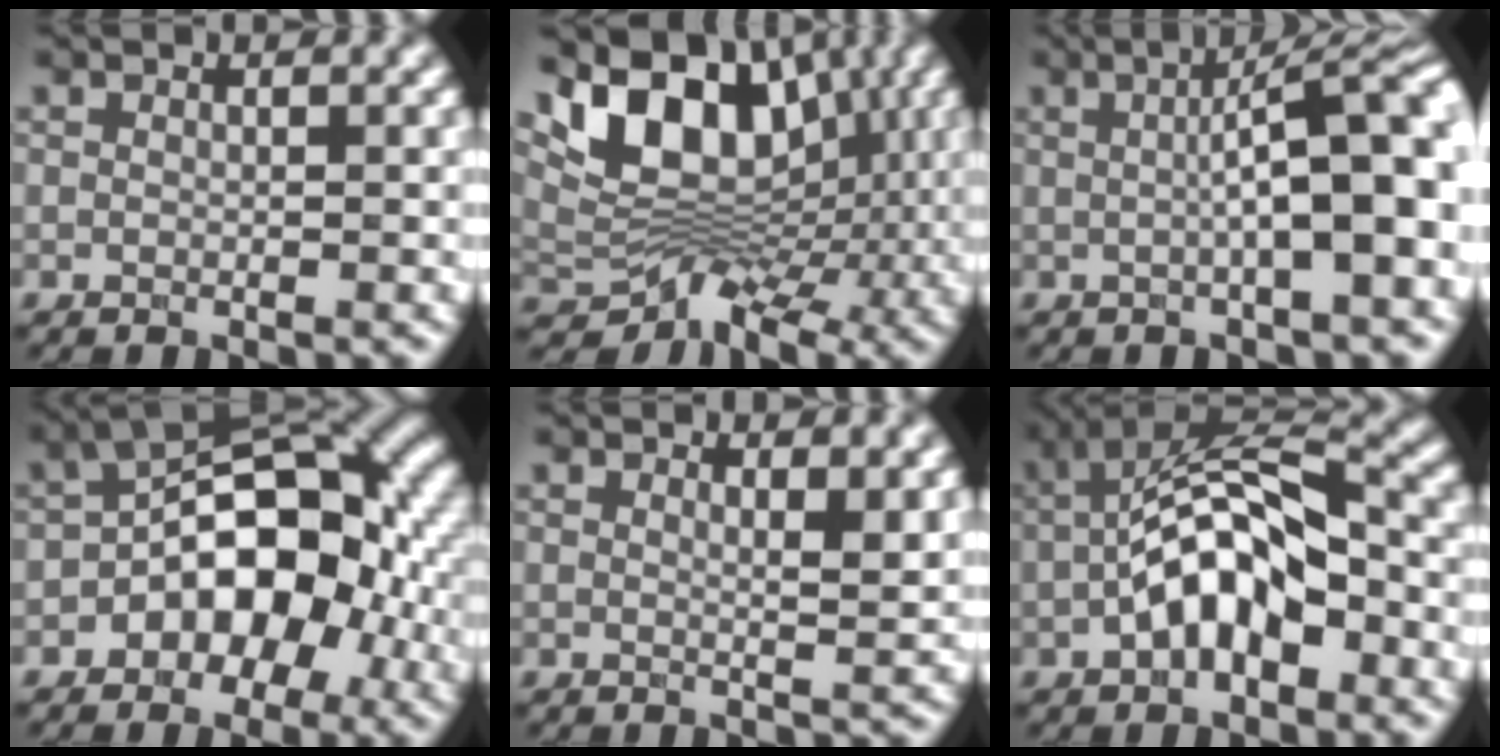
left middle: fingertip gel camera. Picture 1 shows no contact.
{"total": 8.4, "force": [2.1, 6.1, 5.4], "torque": [-0.072, -0.008, 0.040]}
{"total": 7.9, "force": [0.1, 1.6, 7.7], "torque": [-0.094, 0.018, 0.001]}
{"total": 10.1, "force": [-2.0, 6.2, 7.8], "torque": [-0.085, 0.026, -0.039]}
{"total": 2.8, "force": [1.4, 0.9, 2.3], "torque": [-0.018, 0.002, 0.022]}
{"total": 8.8, "force": [-1.9, 4.2, 7.5], "torque": [-0.140, 0.021, -0.034]}